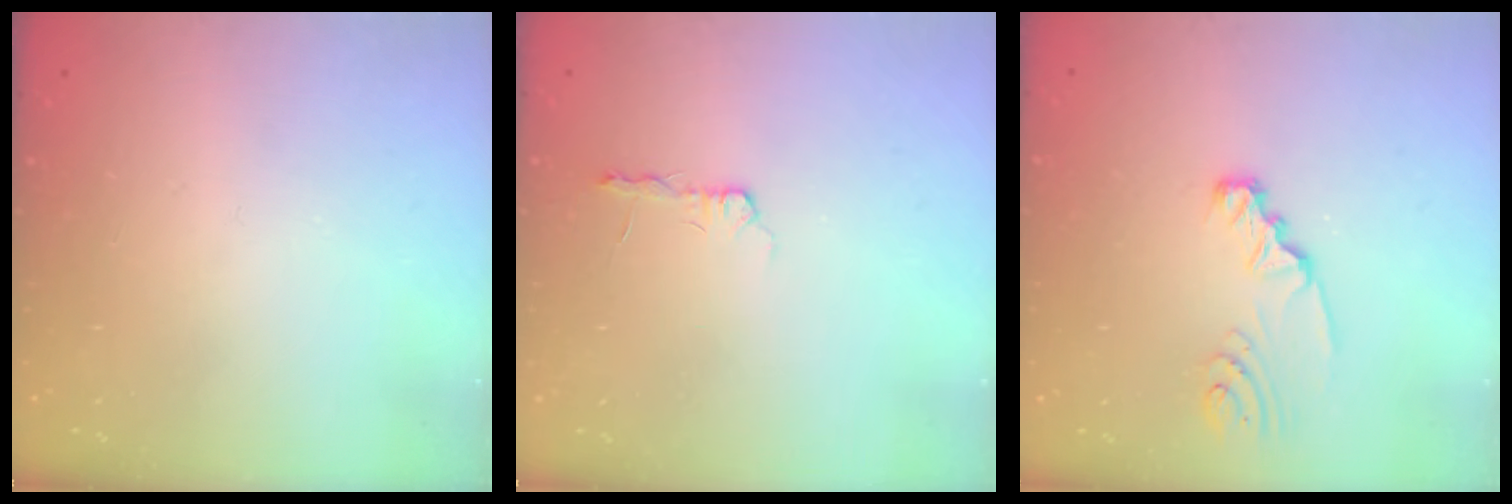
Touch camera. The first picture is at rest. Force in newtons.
{"total": 2.7, "press": 2.7, "slide": 0.4}
{"total": 3.1, "press": 3.1, "slide": 0.3}